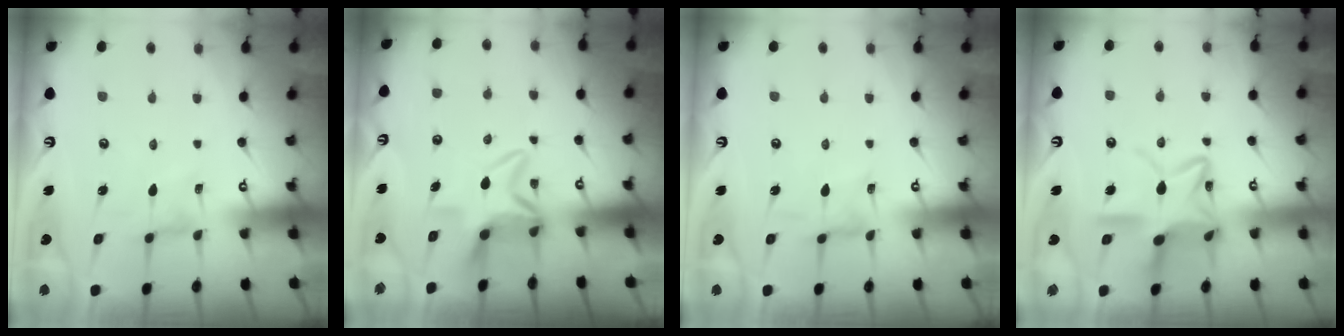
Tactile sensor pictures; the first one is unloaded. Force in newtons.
{"total": 6.8, "press": 6.8, "slide": 1.1}
{"total": 1.7, "press": 1.7, "slide": 0.0}
{"total": 16.6, "press": 16.6, "slide": 1.2}